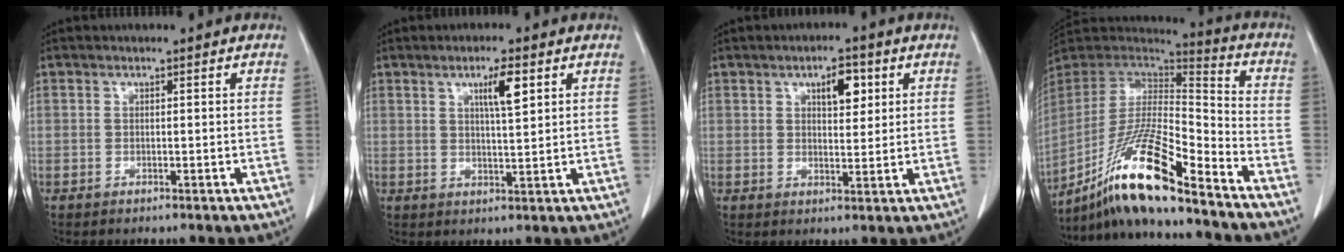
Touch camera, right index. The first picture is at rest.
{"total": 4.8, "force": [2.2, 0.5, 4.2], "torque": [-0.070, -0.001, 0.037]}
{"total": 4.9, "force": [2.1, 2.0, 3.9], "torque": [-0.060, 0.003, 0.034]}
{"total": 17.5, "force": [-12.8, 1.3, 12.0], "torque": [-0.241, -0.009, -0.236]}